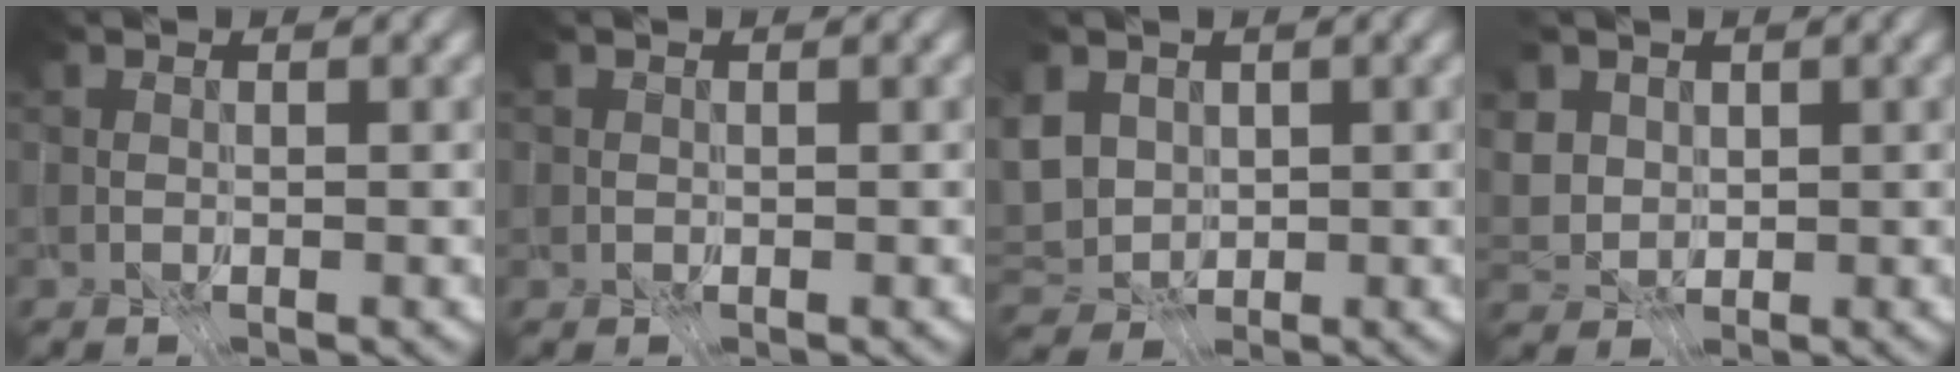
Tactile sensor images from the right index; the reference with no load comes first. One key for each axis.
{"total": 1.5, "fx": 0.6, "fy": 1.2, "fz": 0.7, "tx": -0.012, "ty": 0.003, "tz": 0.001}
{"total": 2.3, "fx": -0.4, "fy": 1.5, "fz": 1.7, "tx": -0.040, "ty": -0.001, "tz": -0.010}
{"total": 1.3, "fx": 0.1, "fy": 1.1, "fz": 0.7, "tx": -0.028, "ty": 0.005, "tz": -0.005}